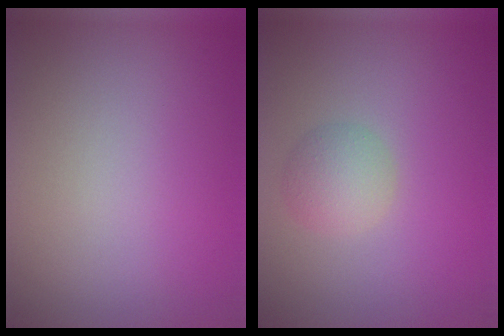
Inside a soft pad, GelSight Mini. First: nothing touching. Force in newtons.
{"total": 2.6, "press": 2.6, "slide": 0.1}